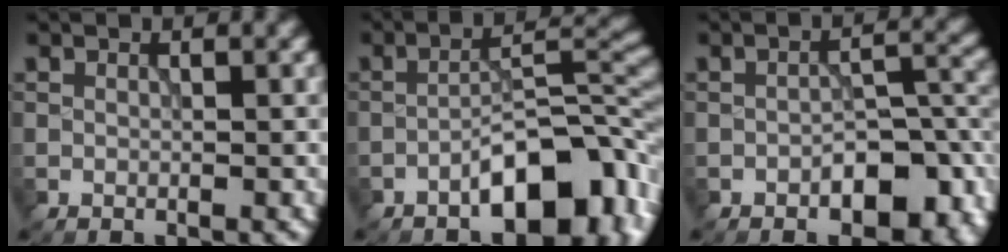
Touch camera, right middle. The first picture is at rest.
{"total": 8.6, "force": [-4.3, 3.4, 6.6], "torque": [-0.090, 0.018, -0.076]}
{"total": 6.5, "force": [-2.8, 3.3, 4.9], "torque": [-0.064, 0.005, -0.044]}